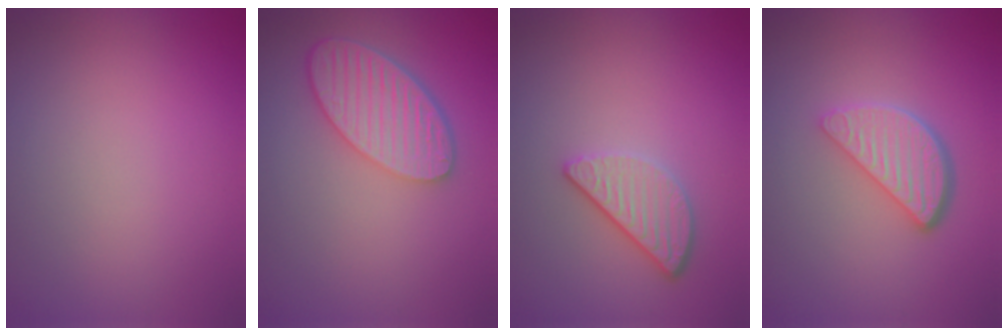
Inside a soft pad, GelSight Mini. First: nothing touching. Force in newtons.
{"total": 5.5, "press": 4.4, "slide": 3.3}
{"total": 3.2, "press": 2.7, "slide": 1.7}
{"total": 4.0, "press": 3.2, "slide": 2.4}